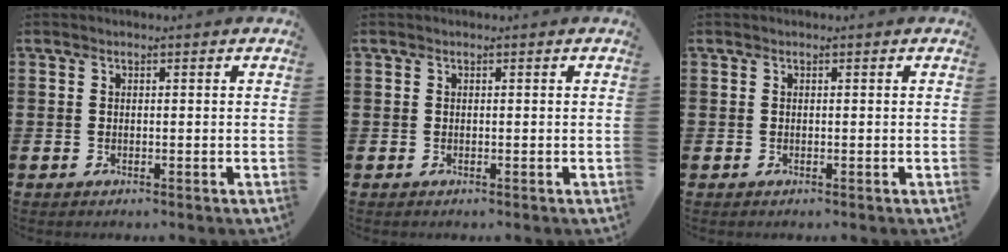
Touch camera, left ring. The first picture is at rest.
{"total": 0.0}
{"total": 0.0}